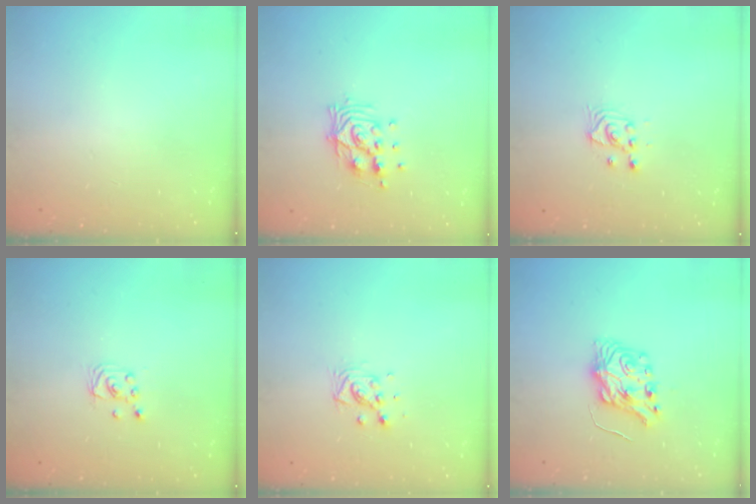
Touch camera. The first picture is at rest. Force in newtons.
{"total": 11.0, "press": 11.0, "slide": 1.3}
{"total": 3.8, "press": 3.8, "slide": 0.4}
{"total": 2.0, "press": 2.0, "slide": 0.2}
{"total": 6.7, "press": 6.3, "slide": 2.3}
{"total": 7.1, "press": 7.0, "slide": 0.7}